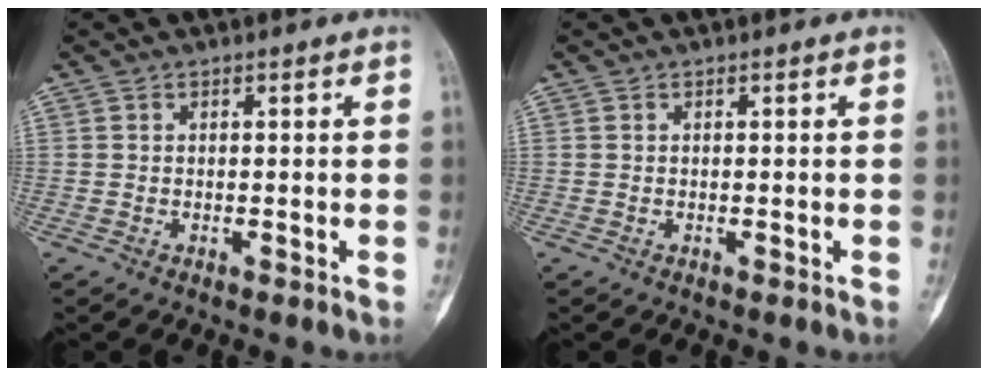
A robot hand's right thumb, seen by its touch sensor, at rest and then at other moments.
{"total": 0.0}